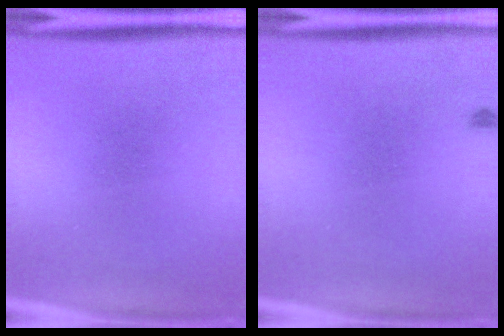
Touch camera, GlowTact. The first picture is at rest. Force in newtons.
{"total": 0.5}